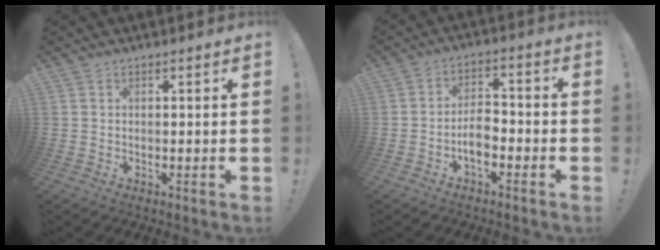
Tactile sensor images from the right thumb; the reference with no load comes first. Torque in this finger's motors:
{"motor_torque": [1.19, 0.31, 0.30, -0.43, 0.02]}